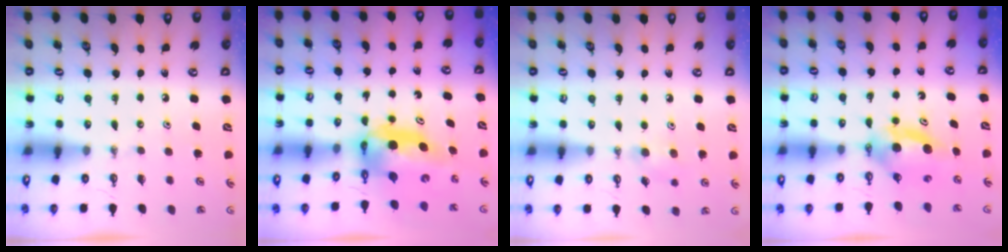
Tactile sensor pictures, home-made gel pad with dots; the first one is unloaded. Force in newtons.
{"total": 7.4, "press": 7.3, "slide": 0.9}
{"total": 6.3, "press": 6.2, "slide": 1.3}
{"total": 6.6, "press": 6.2, "slide": 2.5}